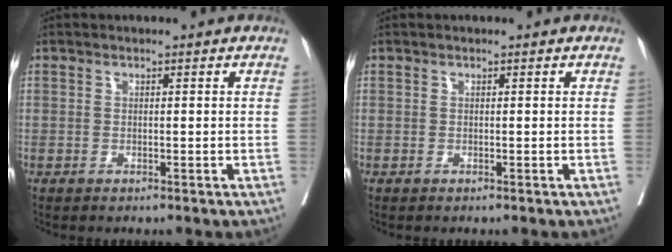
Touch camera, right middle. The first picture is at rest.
{"total": 0.0}